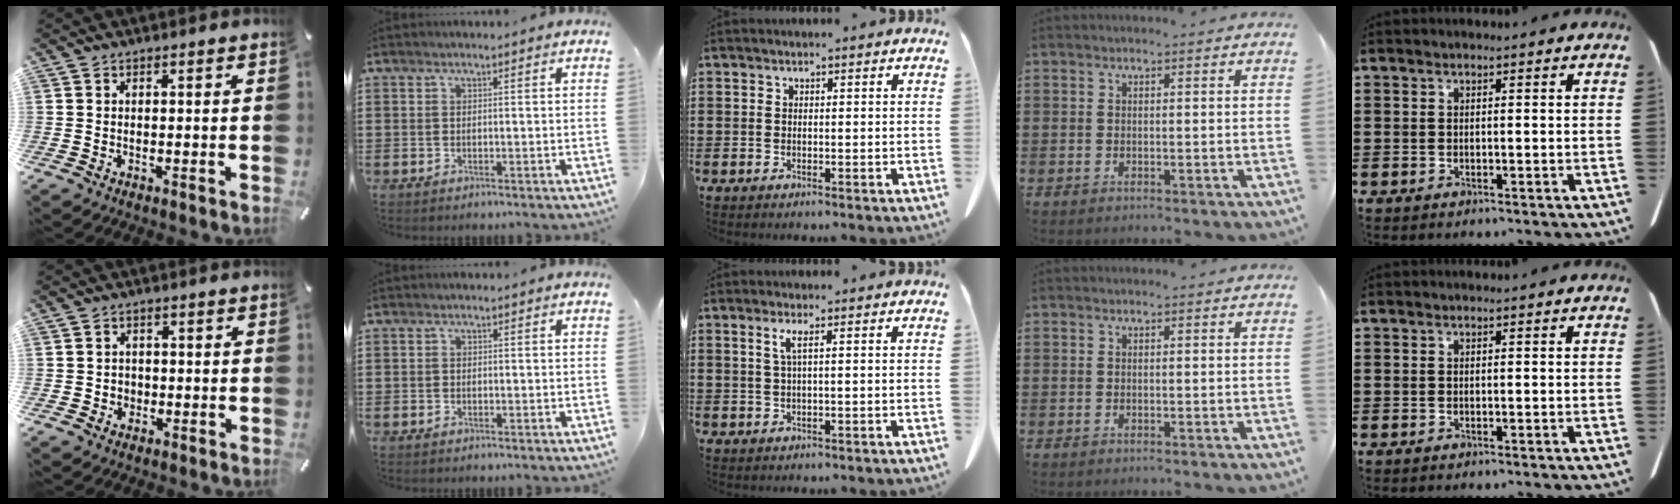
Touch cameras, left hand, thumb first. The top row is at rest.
{"thumb": {"total": 2.5, "force": [-0.6, 2.4, 0.5], "torque": [-0.003, 0.002, -0.016]}, "index": {"total": 0.5, "force": [-0.4, 0.3, 0.1], "torque": [-0.003, 0.000, -0.009]}, "middle": {"total": 2.0, "force": [0.5, 0.0, 1.9], "torque": [-0.039, -0.002, 0.008]}}